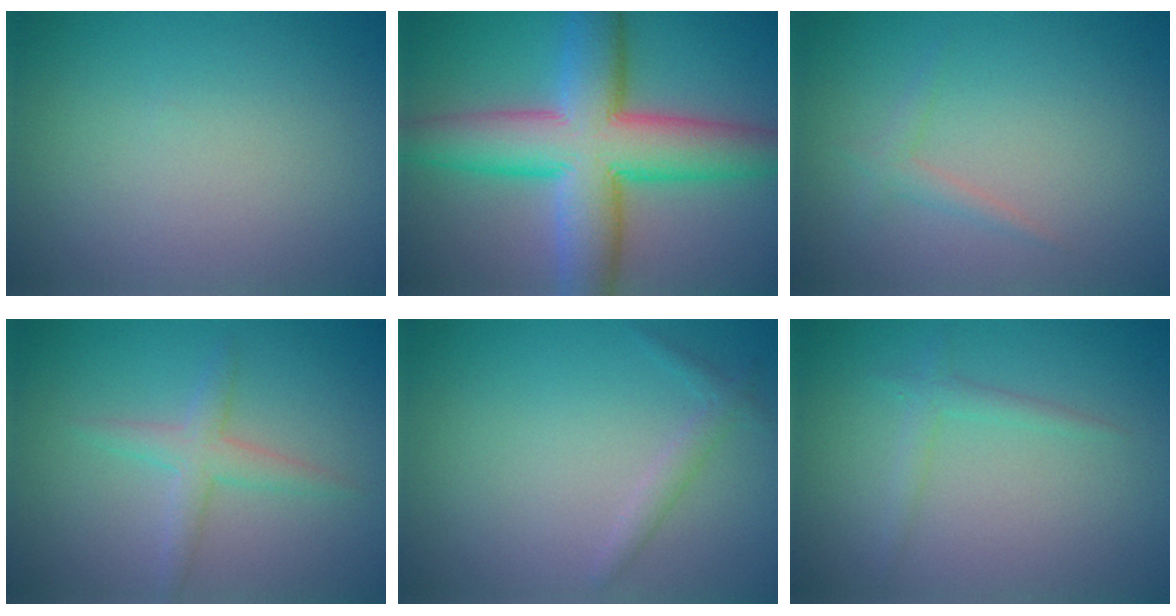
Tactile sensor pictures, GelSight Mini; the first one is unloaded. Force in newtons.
{"total": 11.5, "press": 11.5, "slide": 0.4}
{"total": 1.2, "press": 1.2, "slide": 0.0}
{"total": 2.3, "press": 2.3, "slide": 0.1}
{"total": 1.3, "press": 1.3, "slide": 0.1}
{"total": 1.4, "press": 1.4, "slide": 0.1}